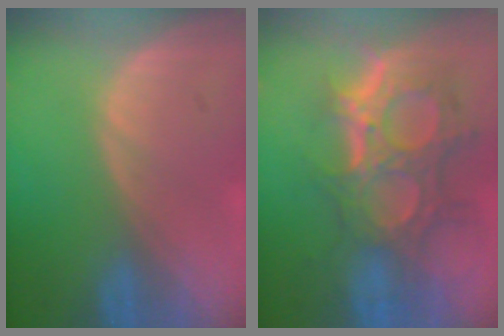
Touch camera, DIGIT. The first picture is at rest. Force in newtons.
{"total": 12.0, "press": 10.8, "slide": 5.3}